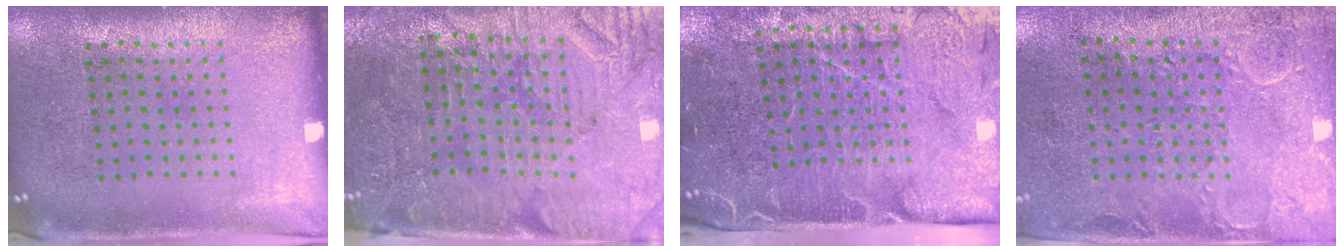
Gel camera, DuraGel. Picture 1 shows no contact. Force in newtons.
{"total": 3.8, "press": 3.5, "slide": 1.5}
{"total": 4.8, "press": 4.0, "slide": 2.7}
{"total": 2.9, "press": 2.3, "slide": 1.8}